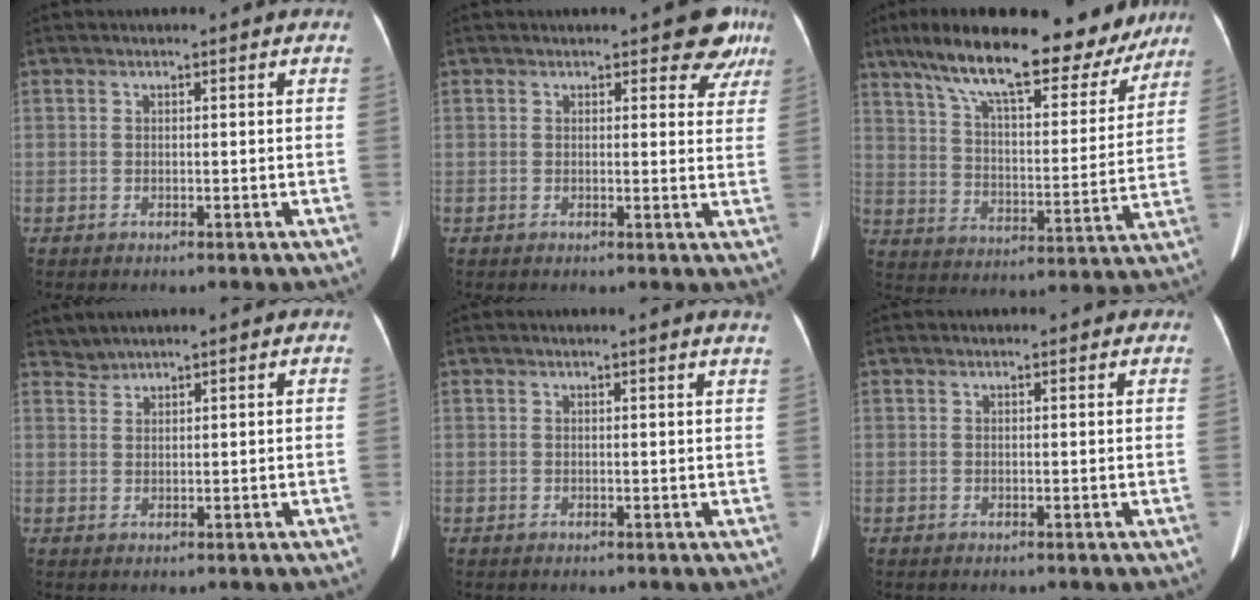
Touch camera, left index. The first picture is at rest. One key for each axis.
{"total": 5.0, "fx": 3.4, "fy": 2.1, "fz": 3.0, "tx": -0.014, "ty": -0.013, "tz": 0.027}
{"total": 22.8, "fx": 17.7, "fy": 6.2, "fz": 13.0, "tx": -0.205, "ty": 0.009, "tz": 0.258}
{"total": 2.5, "fx": 2.5, "fy": 0.1, "fz": 0.0, "tx": 0.000, "ty": 0.009, "tz": 0.046}
{"total": 3.9, "fx": 3.5, "fy": -0.7, "fz": 1.5, "tx": -0.015, "ty": -0.019, "tz": 0.018}
{"total": 3.2, "fx": 2.7, "fy": 1.1, "fz": 1.3, "tx": -0.011, "ty": 0.007, "tz": 0.027}